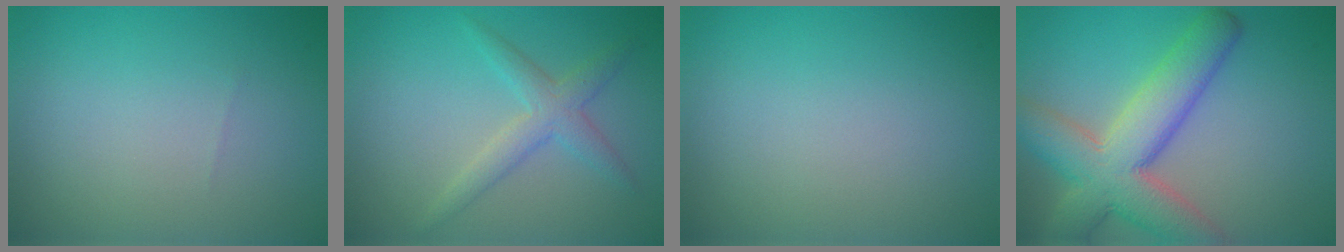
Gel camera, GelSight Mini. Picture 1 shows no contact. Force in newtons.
{"total": 2.6, "press": 2.6, "slide": 0.1}
{"total": 0.0}
{"total": 8.5, "press": 8.5, "slide": 0.5}